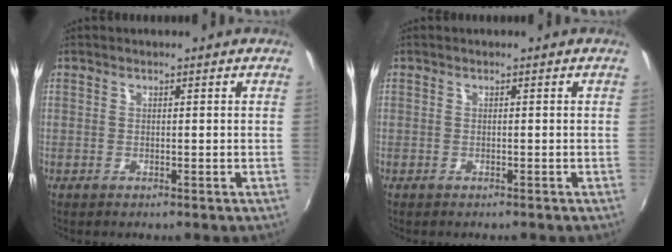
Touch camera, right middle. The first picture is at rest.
{"total": 0.0}